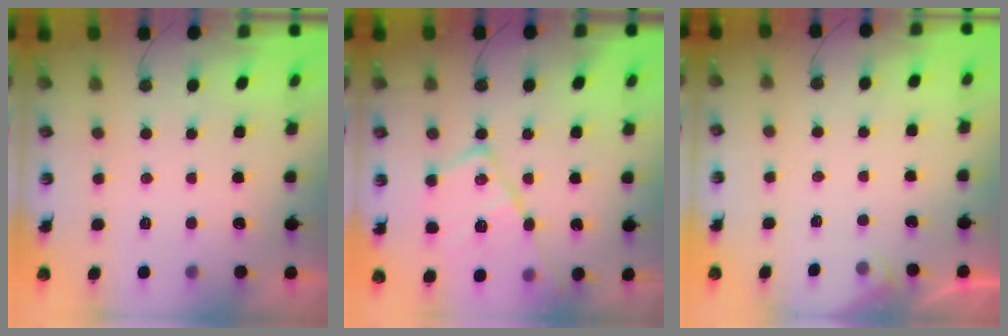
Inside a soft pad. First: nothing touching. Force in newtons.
{"total": 18.7, "press": 18.6, "slide": 1.6}
{"total": 2.2, "press": 2.1, "slide": 0.4}